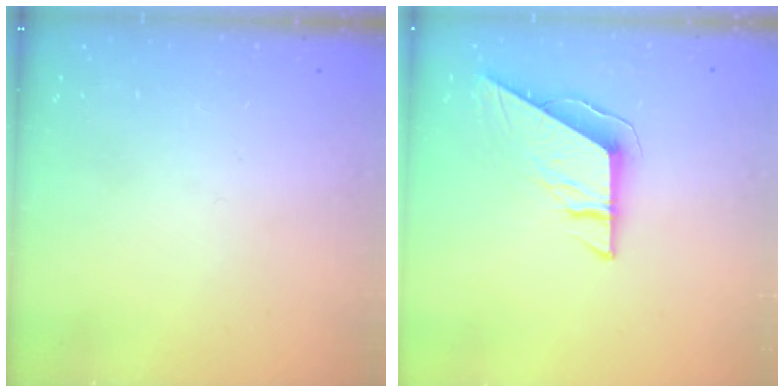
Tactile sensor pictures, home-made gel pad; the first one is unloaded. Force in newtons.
{"total": 8.1, "press": 8.1, "slide": 0.4}